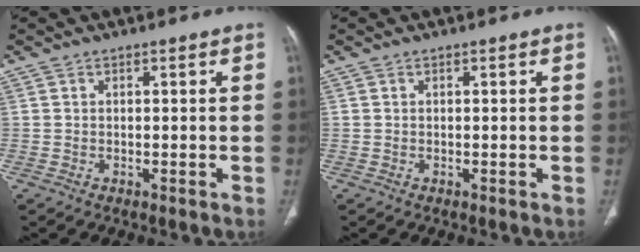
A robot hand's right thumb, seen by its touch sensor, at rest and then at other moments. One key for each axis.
{"total": 0.0}